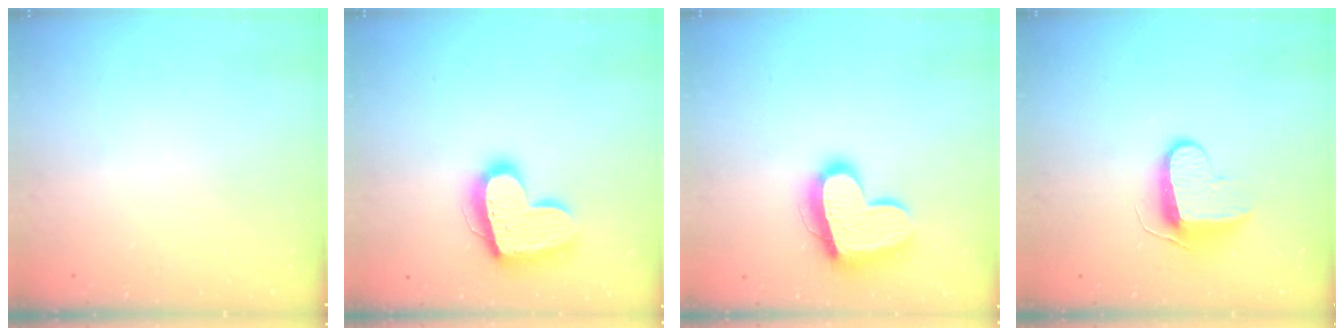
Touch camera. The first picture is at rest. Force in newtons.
{"total": 17.5, "press": 17.4, "slide": 1.6}
{"total": 16.6, "press": 16.5, "slide": 1.4}
{"total": 8.9, "press": 8.9, "slide": 0.2}